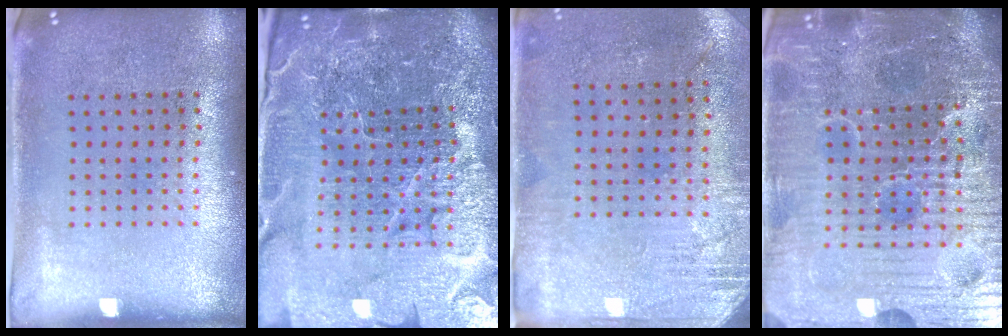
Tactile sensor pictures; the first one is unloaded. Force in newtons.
{"total": 6.7, "press": 5.8, "slide": 3.3}
{"total": 2.8, "press": 2.5, "slide": 1.4}
{"total": 7.4, "press": 6.6, "slide": 3.3}